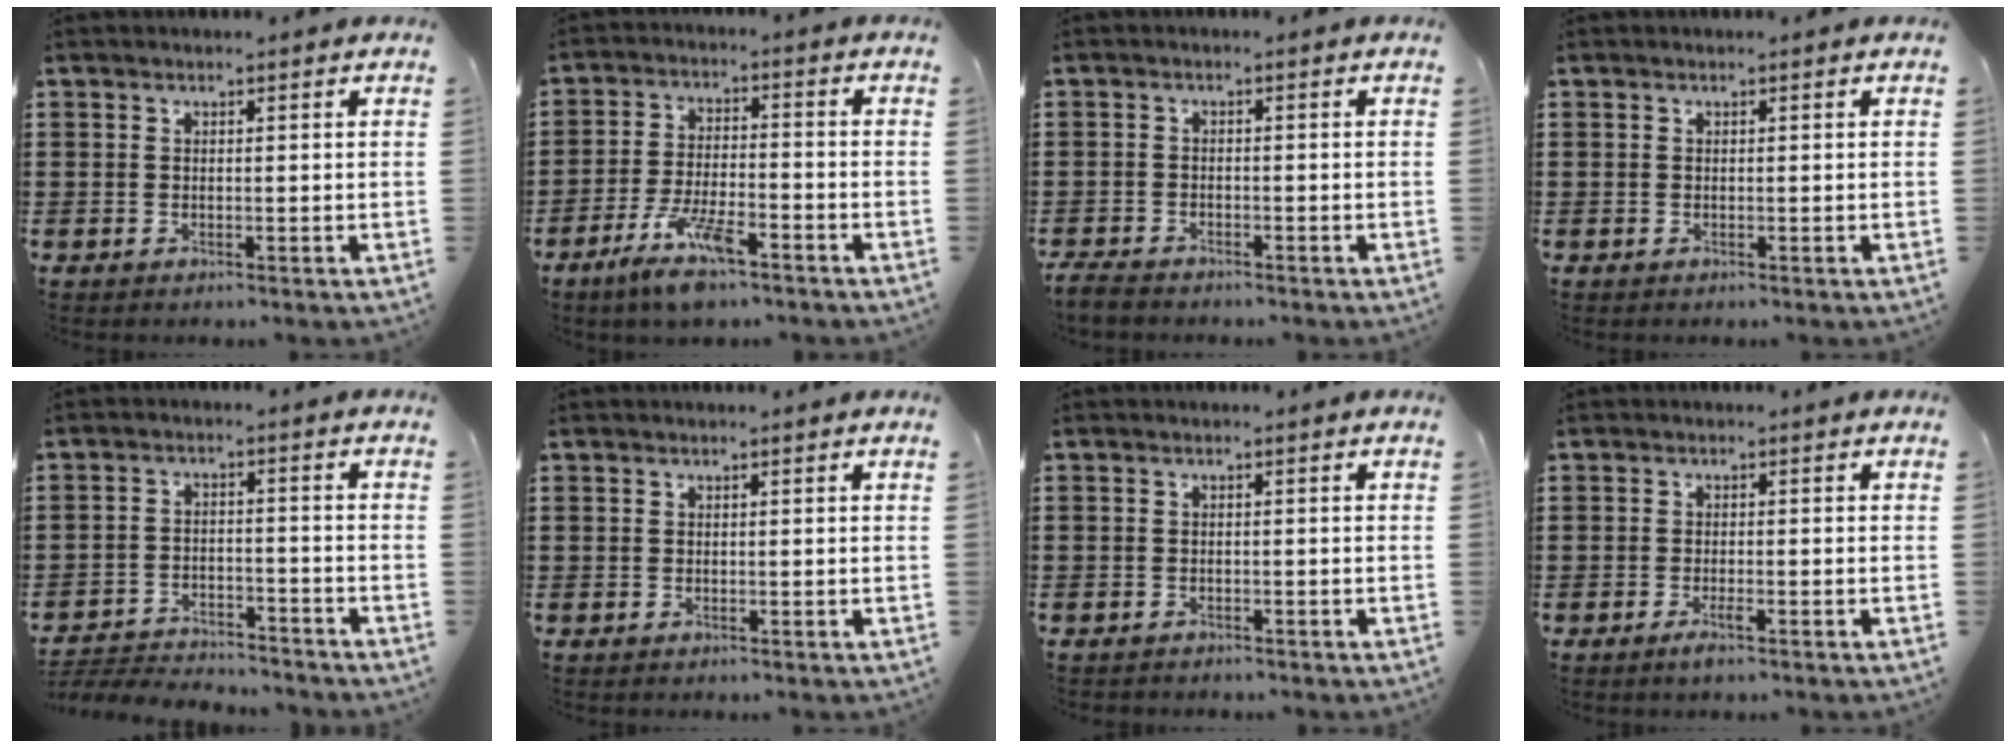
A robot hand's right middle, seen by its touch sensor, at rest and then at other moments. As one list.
[{"total": 8.7, "force": [-5.5, 2.1, 6.4], "torque": [-0.139, -0.010, -0.103]}, {"total": 2.1, "force": [-2.0, 0.4, 0.5], "torque": [-0.027, -0.005, -0.046]}, {"total": 0.0}, {"total": 4.1, "force": [-4.1, 0.5, 0.4], "torque": [-0.019, 0.002, -0.089]}, {"total": 0.0}, {"total": 0.7, "force": [-0.7, 0.0, 0.0], "torque": [-0.002, -0.001, -0.016]}, {"total": 1.8, "force": [-1.1, 0.1, 1.4], "torque": [-0.033, -0.008, -0.020]}]